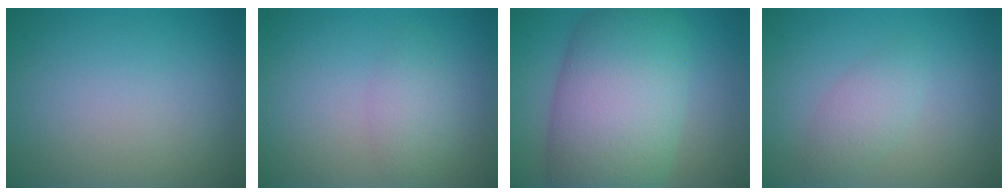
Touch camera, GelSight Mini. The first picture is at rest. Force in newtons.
{"total": 2.1, "press": 2.1, "slide": 0.1}
{"total": 12.4, "press": 12.4, "slide": 0.4}
{"total": 2.1, "press": 2.1, "slide": 0.1}